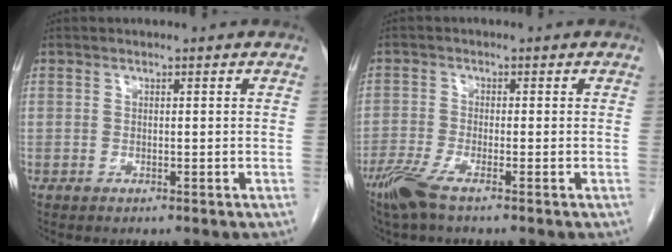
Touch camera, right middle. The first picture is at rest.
{"total": 4.5, "force": [-3.1, 0.2, 3.2], "torque": [-0.074, -0.014, -0.067]}